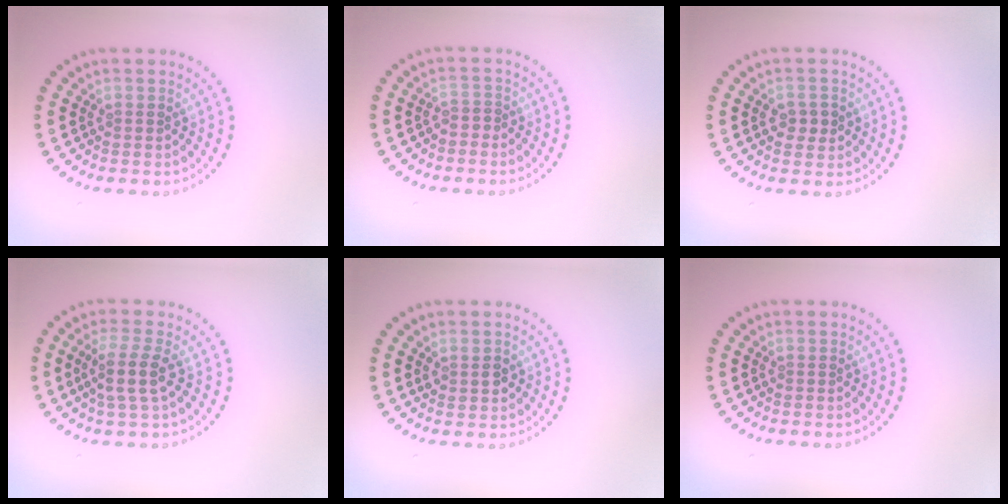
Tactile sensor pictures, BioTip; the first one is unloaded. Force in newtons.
{"total": 0.6, "press": 0.4, "slide": 0.5}
{"total": 1.9, "press": 1.9, "slide": 0.3}
{"total": 2.7, "press": 2.3, "slide": 1.5}
{"total": 1.5, "press": 1.4, "slide": 0.2}
{"total": 0.0}